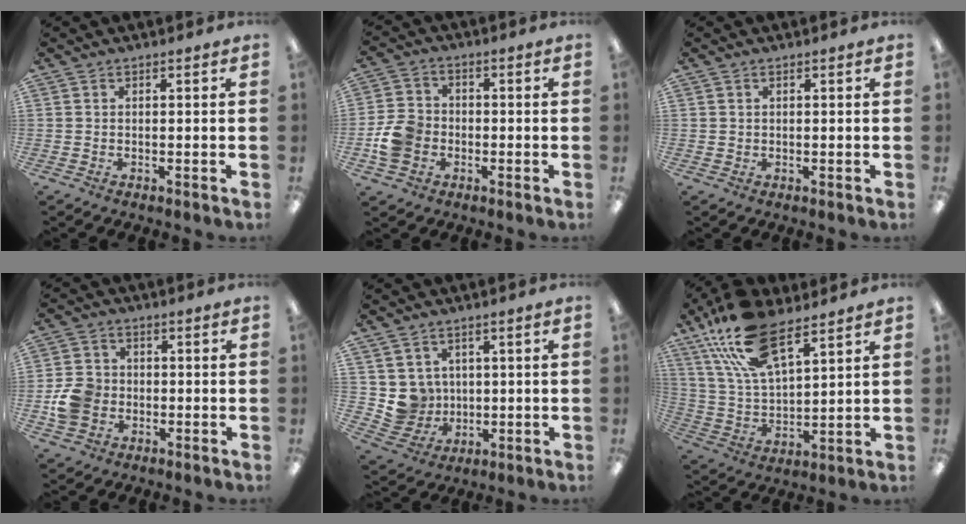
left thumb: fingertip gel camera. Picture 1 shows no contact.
{"total": 8.0, "force": [-2.0, 6.6, 4.0], "torque": [-0.086, 0.015, -0.037]}
{"total": 0.6, "force": [0.4, 0.5, 0.1], "torque": [-0.001, 0.004, 0.006]}
{"total": 7.4, "force": [-1.8, 5.9, 4.0], "torque": [-0.078, 0.013, -0.031]}
{"total": 6.7, "force": [2.3, 6.3, 0.3], "torque": [-0.019, -0.012, 0.055]}
{"total": 18.6, "force": [12.0, 7.8, 11.8], "torque": [-0.256, -0.040, 0.212]}